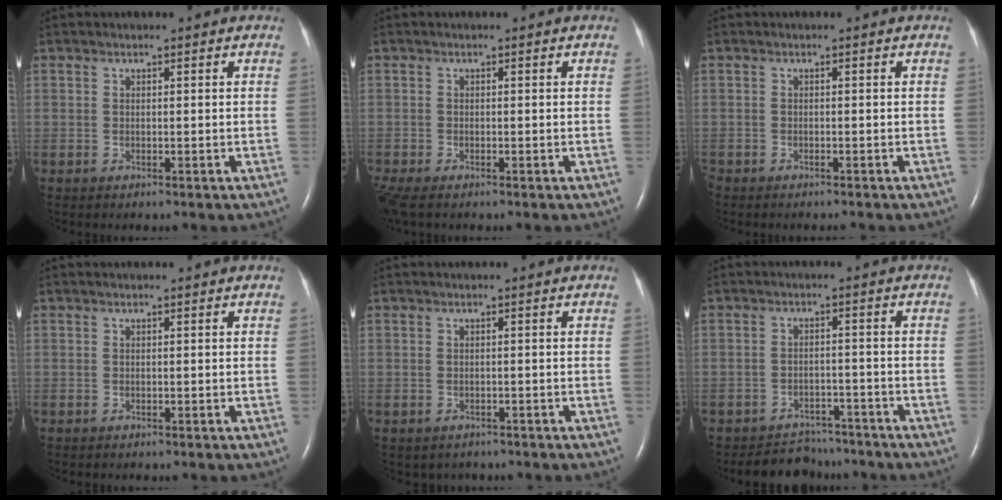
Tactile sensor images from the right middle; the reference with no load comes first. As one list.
[{"total": 3.5, "force": [-2.7, 1.1, 1.9], "torque": [-0.048, -0.013, -0.049]}, {"total": 1.3, "force": [-1.3, 0.2, 0.2], "torque": [-0.004, -0.004, -0.020]}, {"total": 0.0}, {"total": 2.6, "force": [-2.1, 1.6, 0.2], "torque": [-0.007, 0.007, -0.024]}, {"total": 5.9, "force": [-5.4, 2.3, -0.6], "torque": [0.010, 0.012, -0.079]}]